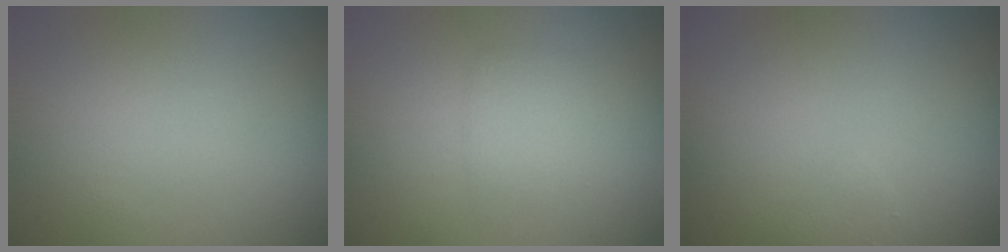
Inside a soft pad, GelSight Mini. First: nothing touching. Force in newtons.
{"total": 2.0, "press": 2.0, "slide": 0.1}
{"total": 0.7, "press": 0.7, "slide": 0.0}